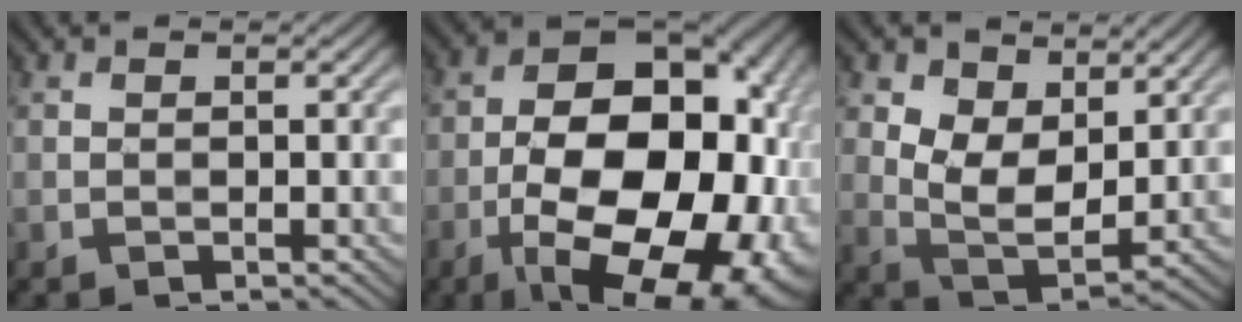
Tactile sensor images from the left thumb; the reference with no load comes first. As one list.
[{"total": 21.4, "force": [-6.4, 11.9, 16.6], "torque": [-0.250, -0.008, -0.076]}, {"total": 8.5, "force": [3.5, 5.0, 5.8], "torque": [-0.133, -0.006, 0.065]}]